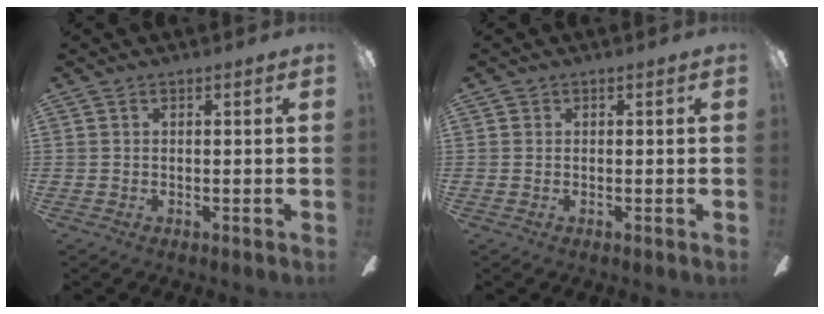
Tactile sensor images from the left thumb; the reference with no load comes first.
{"total": 0.0}